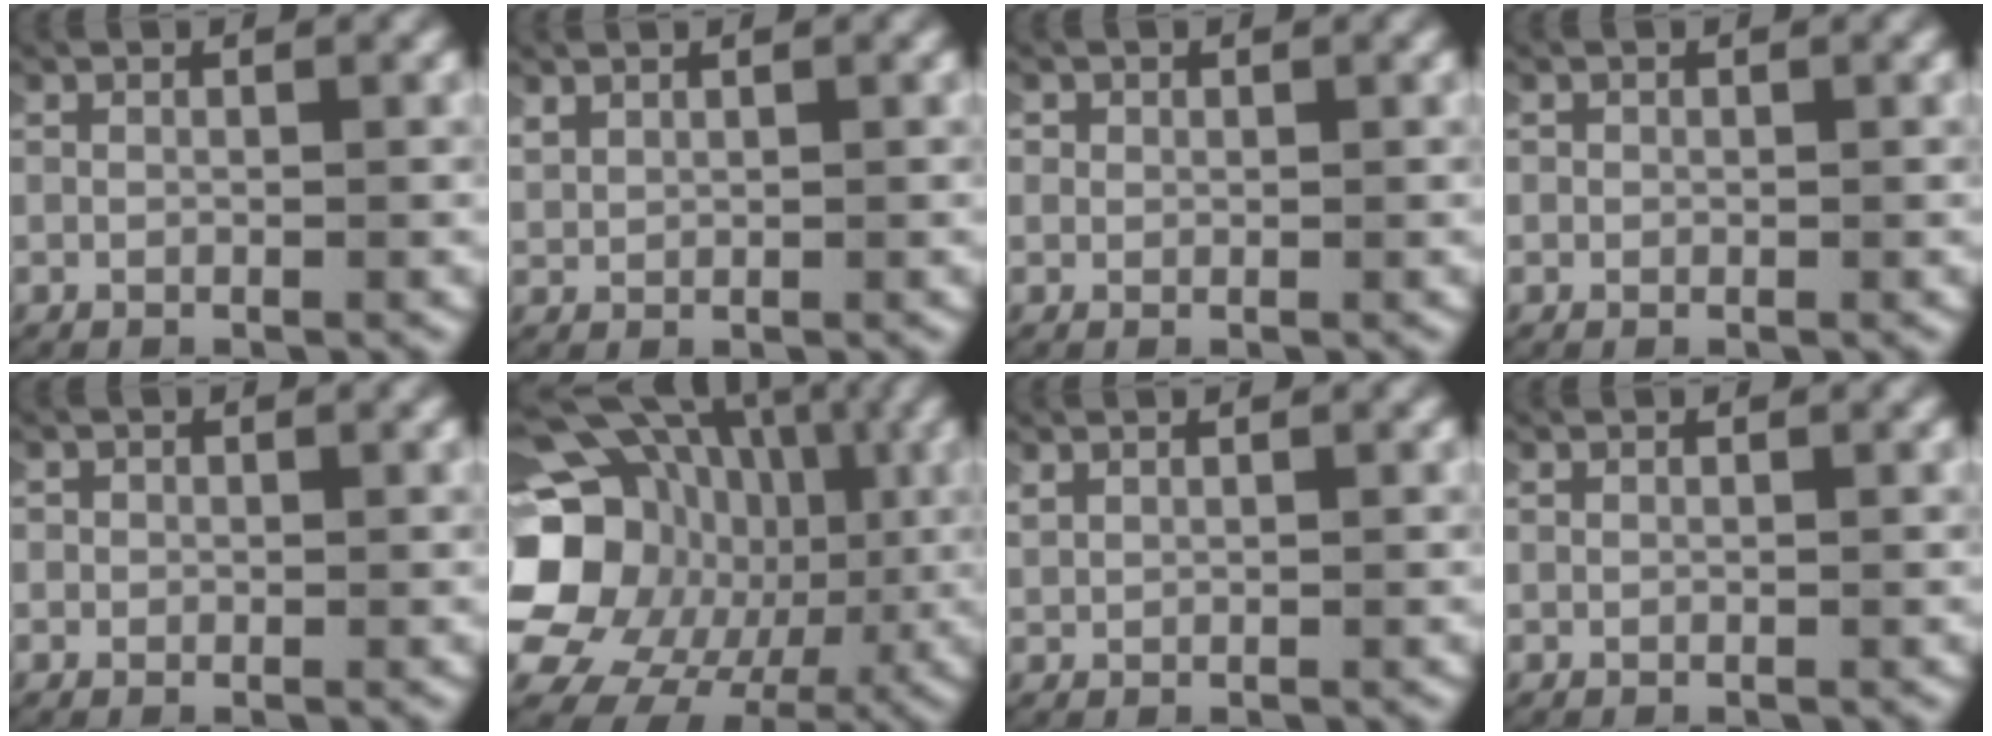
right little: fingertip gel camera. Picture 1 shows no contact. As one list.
[{"total": 1.4, "force": [1.0, 0.7, 0.6], "torque": [-0.021, -0.002, 0.025]}, {"total": 1.0, "force": [0.1, 1.0, 0.0], "torque": [-0.008, 0.000, -0.003]}, {"total": 0.6, "force": [-0.1, 0.5, -0.1], "torque": [0.001, 0.000, -0.004]}, {"total": 0.9, "force": [-0.1, 0.9, -0.1], "torque": [-0.002, 0.001, -0.006]}, {"total": 19.0, "force": [-1.3, 16.6, 9.2], "torque": [-0.203, -0.052, -0.020]}, {"total": 1.0, "force": [0.8, 0.5, 0.5], "torque": [-0.014, -0.001, 0.019]}, {"total": 0.0}]